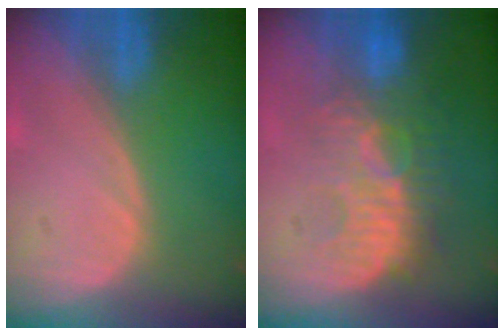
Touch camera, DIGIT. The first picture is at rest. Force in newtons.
{"total": 10.0, "press": 9.2, "slide": 3.8}